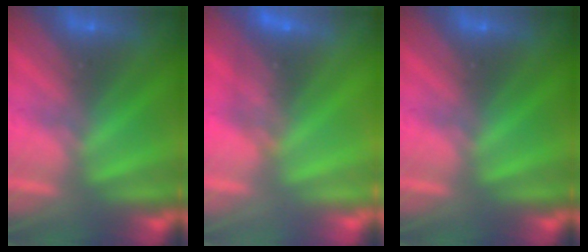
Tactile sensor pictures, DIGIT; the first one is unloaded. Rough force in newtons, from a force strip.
{"total": 2.3}
{"total": 0.0}